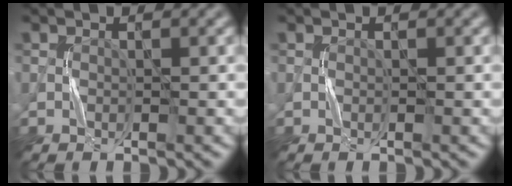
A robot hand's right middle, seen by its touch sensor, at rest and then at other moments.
{"total": 0.0}